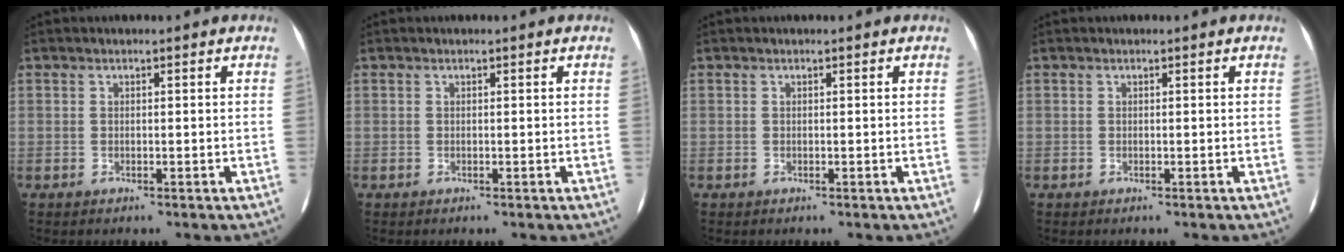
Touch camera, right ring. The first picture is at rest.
{"total": 0.0}
{"total": 0.0}
{"total": 0.0}